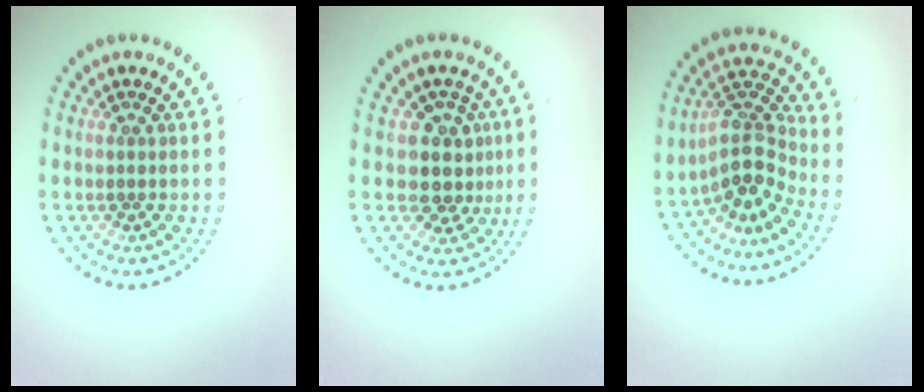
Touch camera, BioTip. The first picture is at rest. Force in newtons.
{"total": 3.5, "press": 2.9, "slide": 2.0}
{"total": 4.0, "press": 3.1, "slide": 2.6}